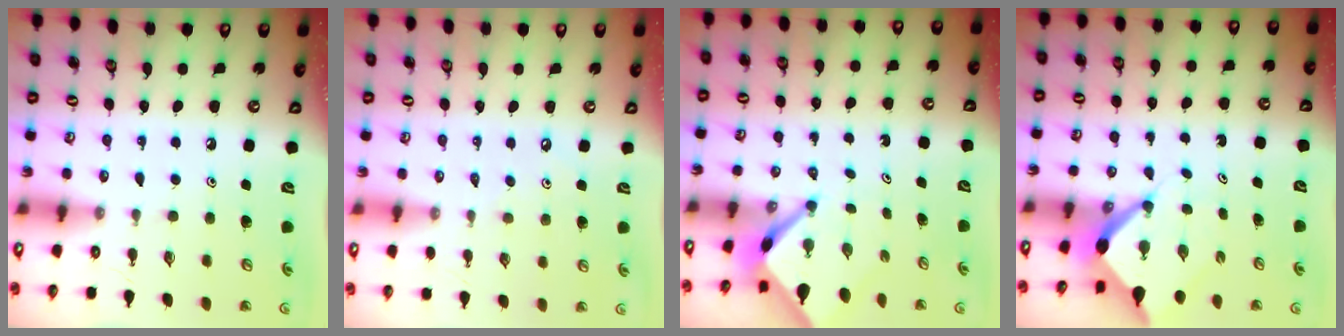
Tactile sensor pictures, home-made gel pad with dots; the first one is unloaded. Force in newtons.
{"total": 1.7, "press": 1.7, "slide": 0.4}
{"total": 3.8, "press": 3.8, "slide": 0.2}
{"total": 6.6, "press": 6.6, "slide": 0.4}